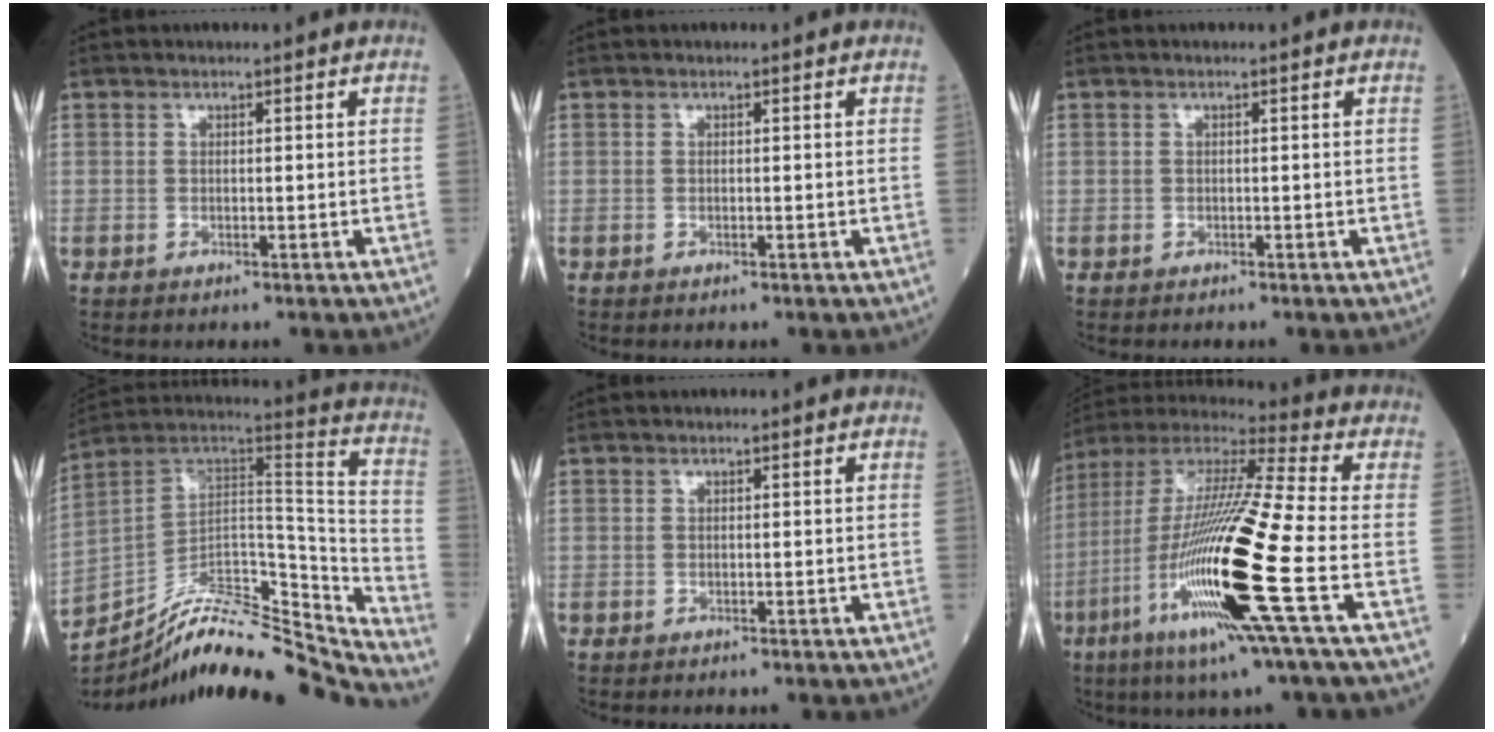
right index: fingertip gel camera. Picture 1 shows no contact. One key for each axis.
{"total": 0.0}
{"total": 0.0}
{"total": 27.1, "fx": -24.9, "fy": 4.2, "fz": 9.9, "tx": -0.146, "ty": 0.026, "tz": -0.379}
{"total": 0.0}
{"total": 23.2, "fx": -7.1, "fy": 0.3, "fz": 22.1, "tx": -0.452, "ty": -0.038, "tz": -0.142}